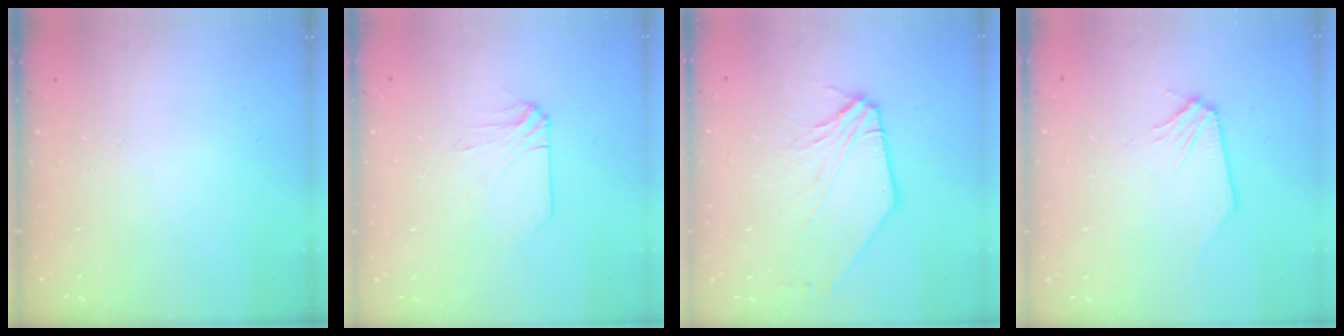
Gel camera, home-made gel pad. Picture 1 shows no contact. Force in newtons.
{"total": 2.8, "press": 2.7, "slide": 0.6}
{"total": 9.6, "press": 9.5, "slide": 1.6}
{"total": 0.0}